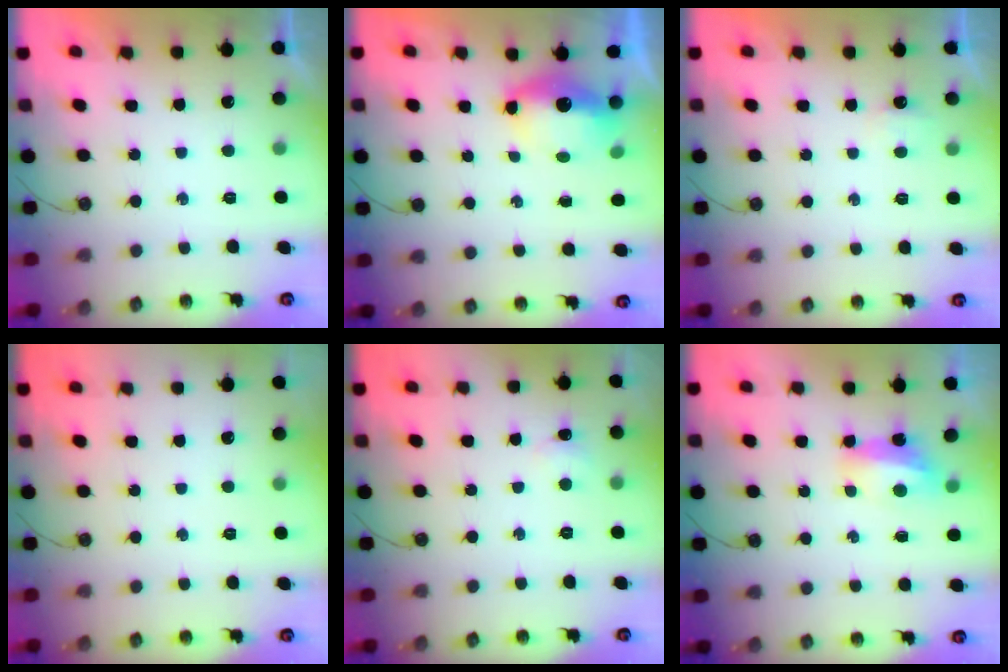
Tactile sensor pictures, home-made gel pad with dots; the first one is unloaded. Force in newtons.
{"total": 7.3, "press": 7.3, "slide": 0.1}
{"total": 2.6, "press": 2.6, "slide": 0.4}
{"total": 0.0}
{"total": 3.9, "press": 3.8, "slide": 0.7}
{"total": 6.9, "press": 6.9, "slide": 0.5}